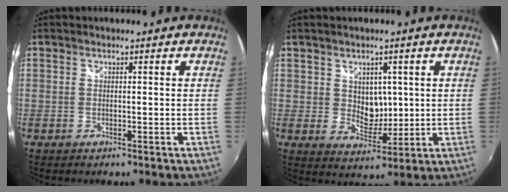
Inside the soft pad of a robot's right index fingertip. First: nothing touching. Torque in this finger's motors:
{"motor_torque": [0.08, 0.11, 0.07, 0.01]}